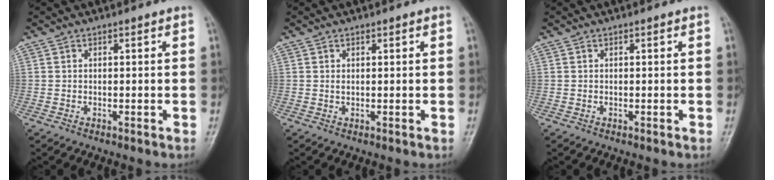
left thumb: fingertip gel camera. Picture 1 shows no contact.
{"total": 0.6, "force": [0.4, 0.3, 0.4], "torque": [-0.007, -0.001, 0.008]}
{"total": 0.0}